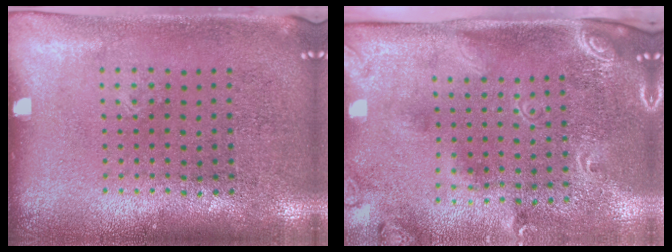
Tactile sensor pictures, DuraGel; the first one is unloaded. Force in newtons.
{"total": 2.5, "press": 1.8, "slide": 1.7}